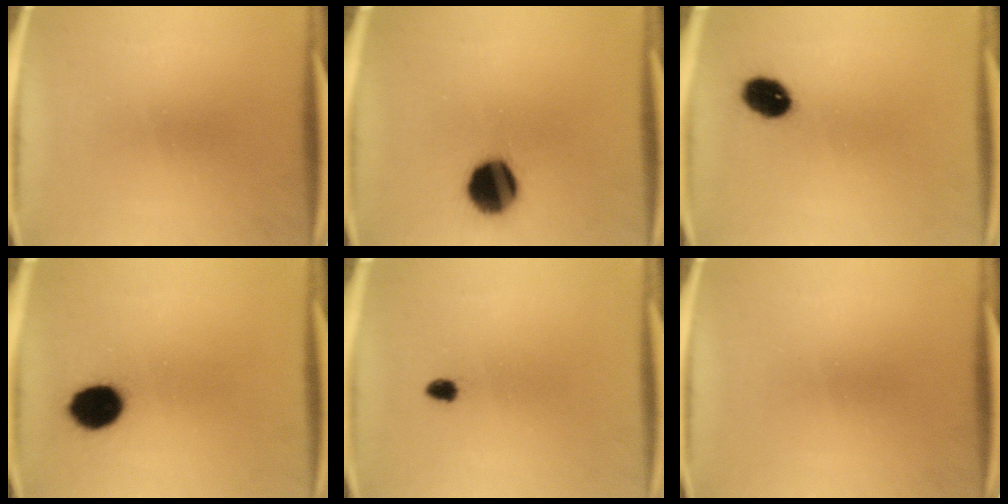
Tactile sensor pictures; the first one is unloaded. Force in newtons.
{"total": 13.4}
{"total": 6.9}
{"total": 9.6}
{"total": 1.4}
{"total": 0.0}